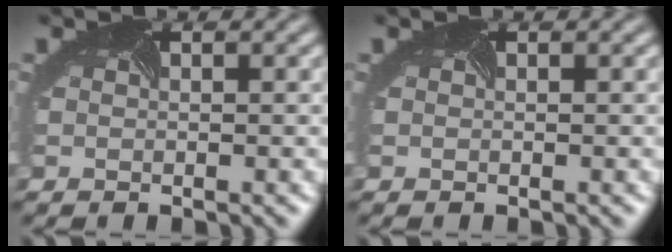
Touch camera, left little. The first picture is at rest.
{"total": 0.0}